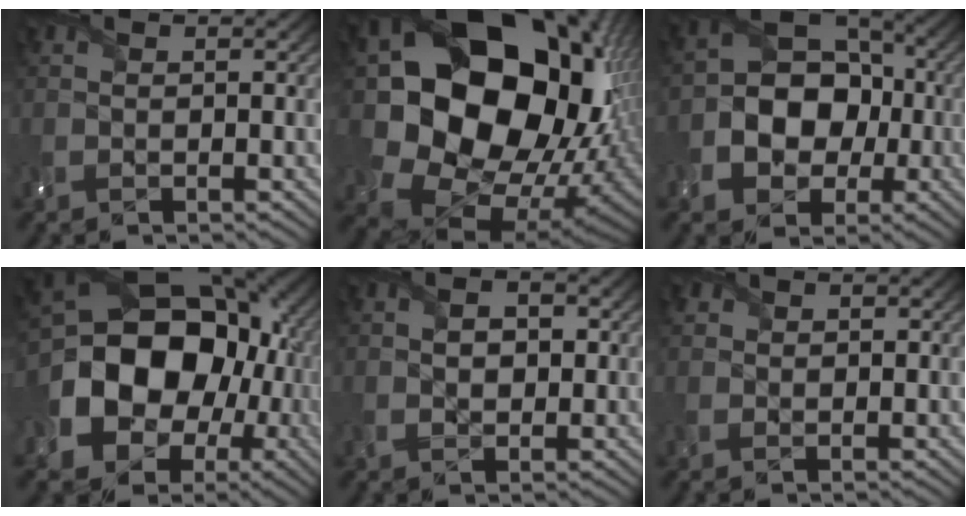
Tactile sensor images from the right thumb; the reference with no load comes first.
{"total": 21.8, "force": [3.3, 17.1, 13.0], "torque": [-0.291, -0.037, 0.098]}
{"total": 10.2, "force": [-2.2, 8.1, 5.9], "torque": [-0.097, -0.012, -0.055]}
{"total": 18.8, "force": [-2.3, 14.2, 12.0], "torque": [-0.222, -0.028, -0.032]}
{"total": 2.8, "force": [0.3, 2.0, 1.9], "torque": [-0.041, -0.003, 0.009]}
{"total": 1.1, "force": [0.7, 0.8, -0.1], "torque": [-0.002, 0.004, 0.012]}